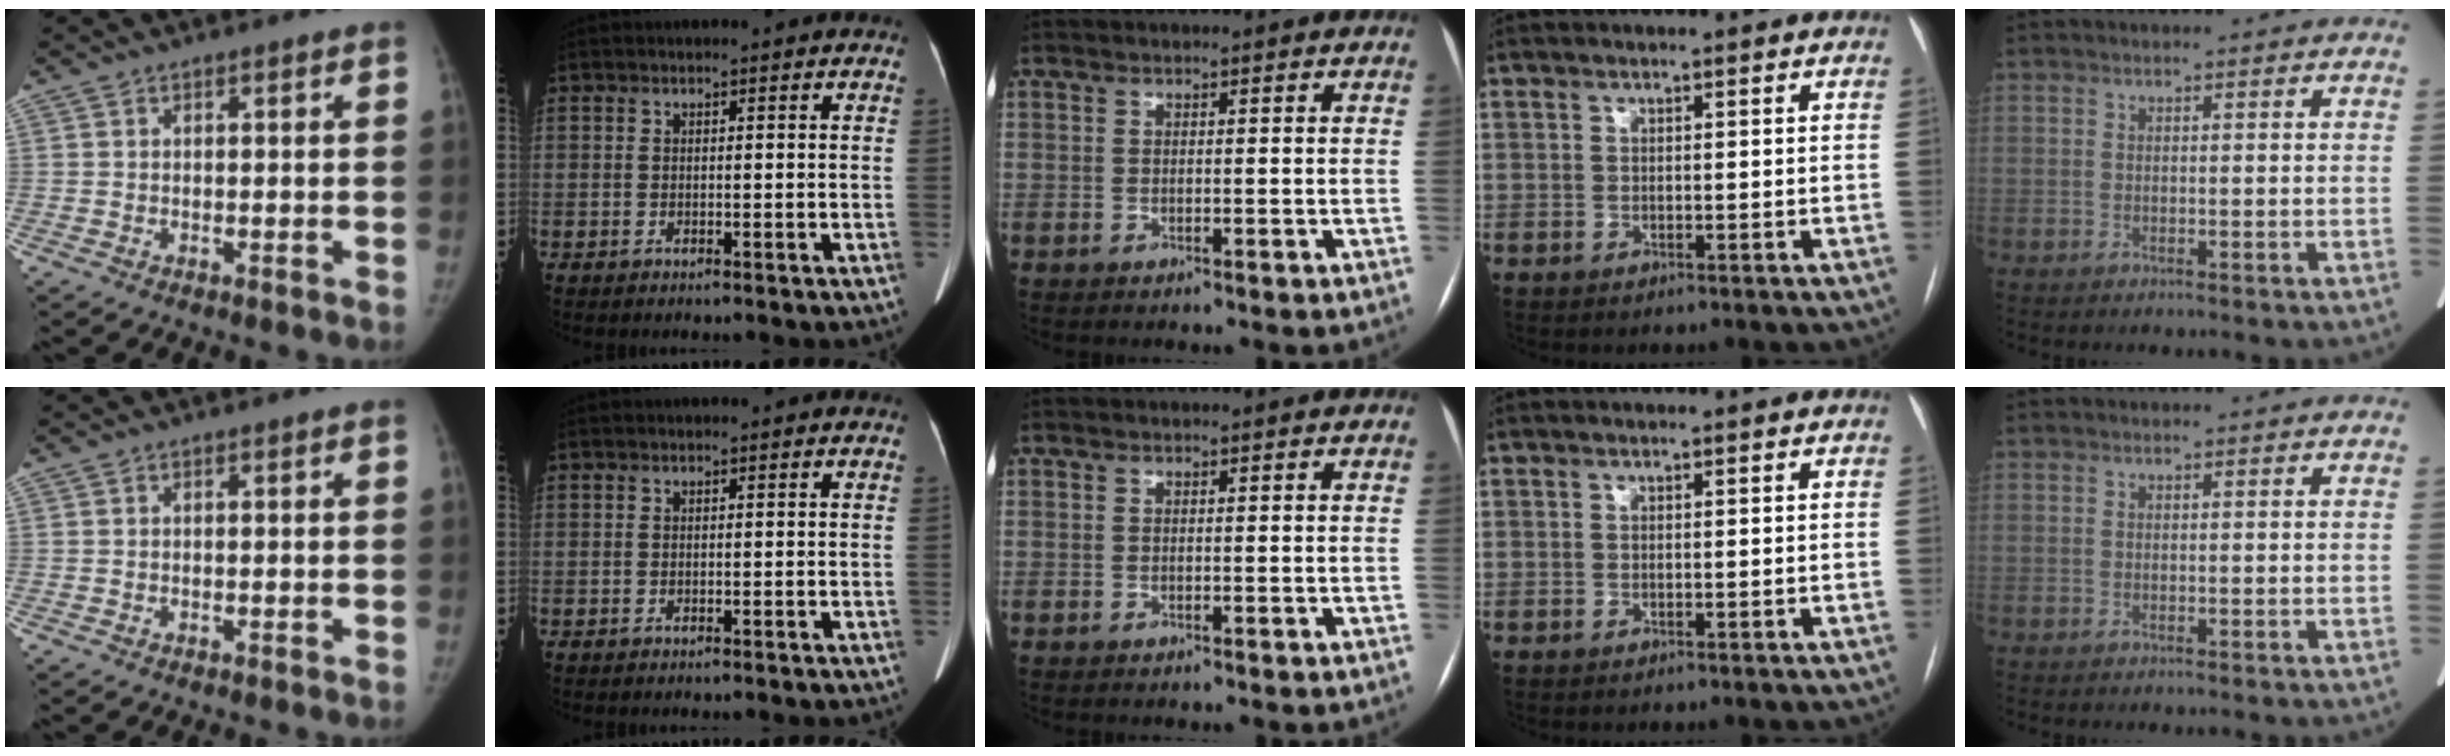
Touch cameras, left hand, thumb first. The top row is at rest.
{}